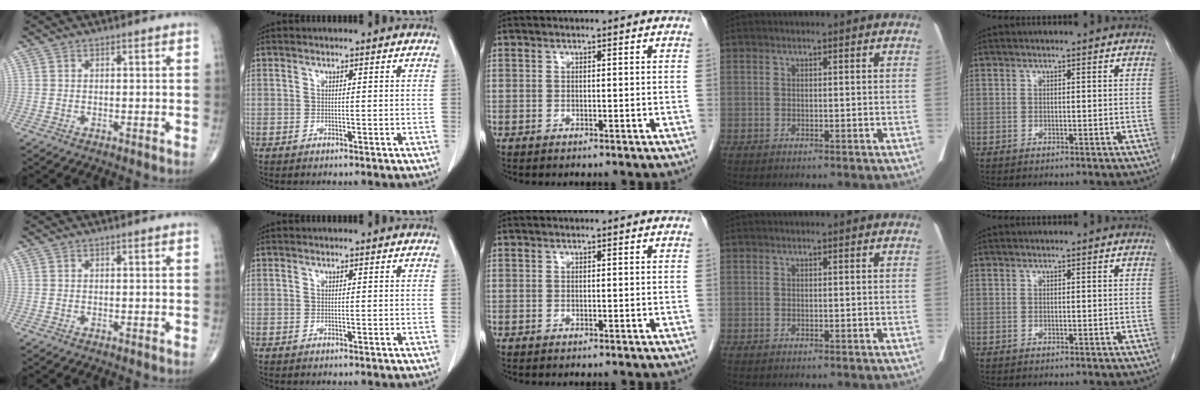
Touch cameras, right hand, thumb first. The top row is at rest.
{}